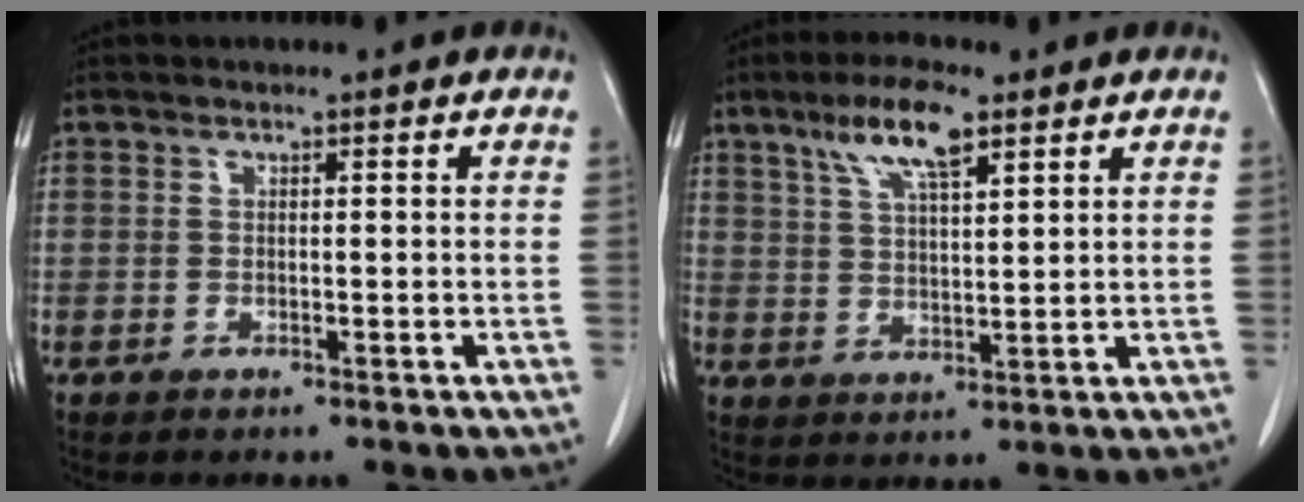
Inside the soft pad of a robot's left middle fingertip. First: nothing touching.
{"total": 8.1, "force": [5.0, 1.8, 6.1], "torque": [-0.124, 0.009, 0.095]}